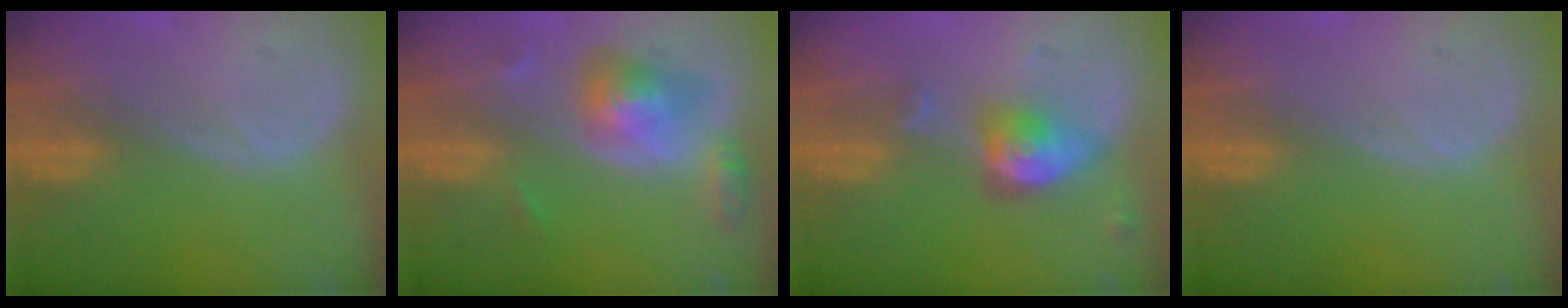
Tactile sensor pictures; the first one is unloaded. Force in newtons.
{"total": 6.1, "press": 5.6, "slide": 2.4}
{"total": 5.1, "press": 4.7, "slide": 2.0}
{"total": 0.0}